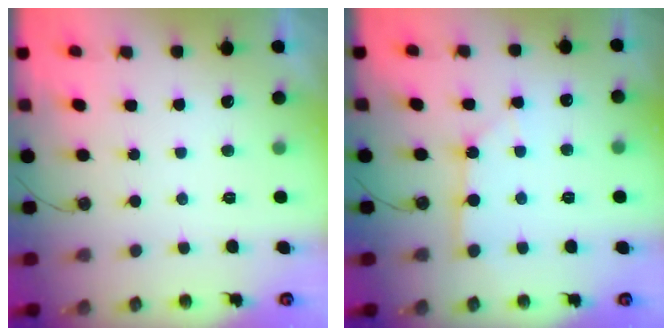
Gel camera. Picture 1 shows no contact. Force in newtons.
{"total": 4.6, "press": 4.5, "slide": 0.4}